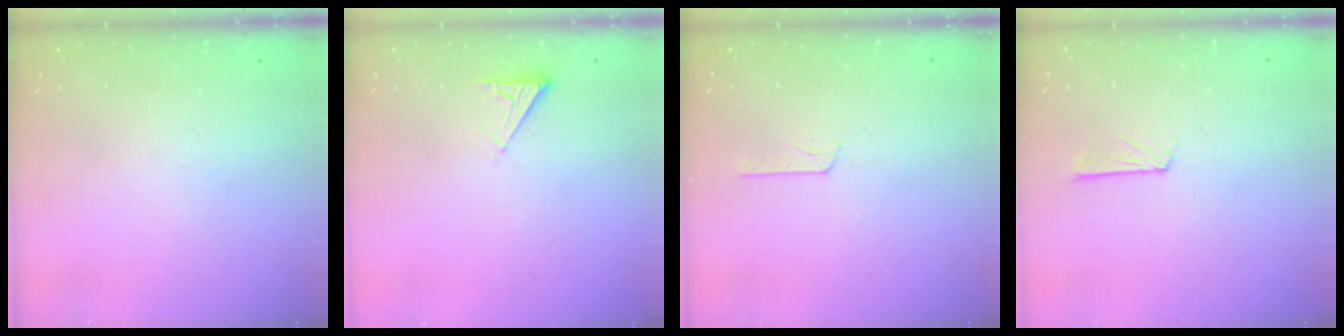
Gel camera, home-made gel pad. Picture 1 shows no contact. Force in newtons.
{"total": 3.5, "press": 3.5, "slide": 0.5}
{"total": 2.8, "press": 2.8, "slide": 0.3}
{"total": 4.2, "press": 4.2, "slide": 0.3}